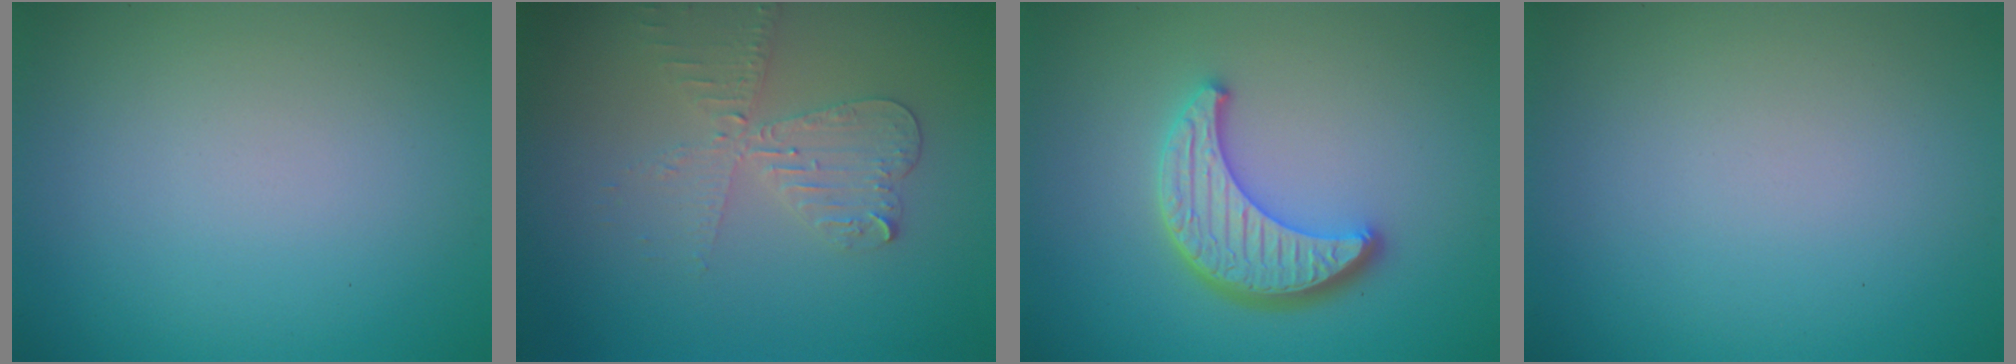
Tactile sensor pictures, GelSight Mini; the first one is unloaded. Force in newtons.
{"total": 3.5, "press": 3.0, "slide": 1.9}
{"total": 4.6, "press": 3.8, "slide": 2.5}
{"total": 0.0}